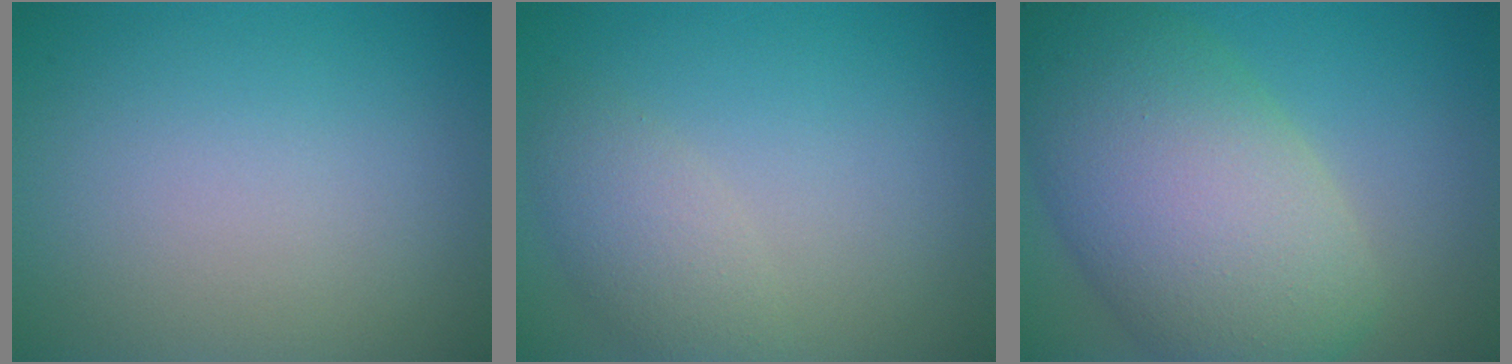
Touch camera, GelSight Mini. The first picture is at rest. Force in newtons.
{"total": 2.6, "press": 2.6, "slide": 0.1}
{"total": 11.8, "press": 11.8, "slide": 0.6}